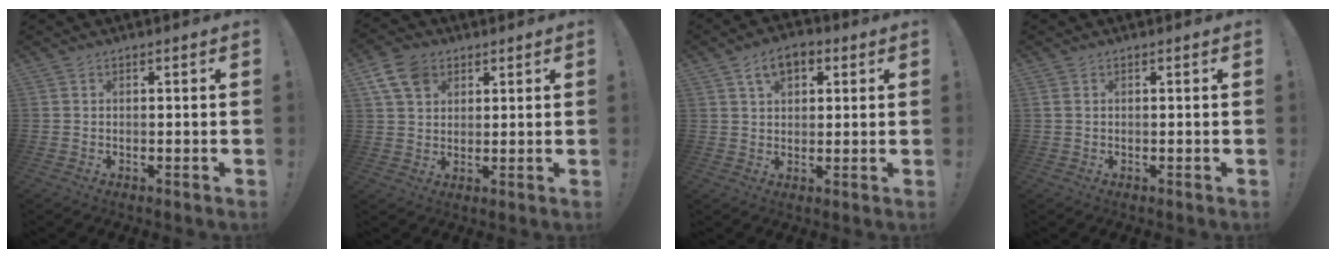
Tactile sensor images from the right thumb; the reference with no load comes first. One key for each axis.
{"total": 9.0, "fx": 4.6, "fy": 6.3, "fz": 4.3, "tx": -0.072, "ty": -0.008, "tz": 0.092}
{"total": 7.5, "fx": 3.4, "fy": 4.7, "fz": 4.7, "tx": -0.067, "ty": 0.002, "tz": 0.061}
{"total": 0.7, "fx": 0.2, "fy": 0.4, "fz": 0.5, "tx": -0.017, "ty": 0.005, "tz": 0.006}